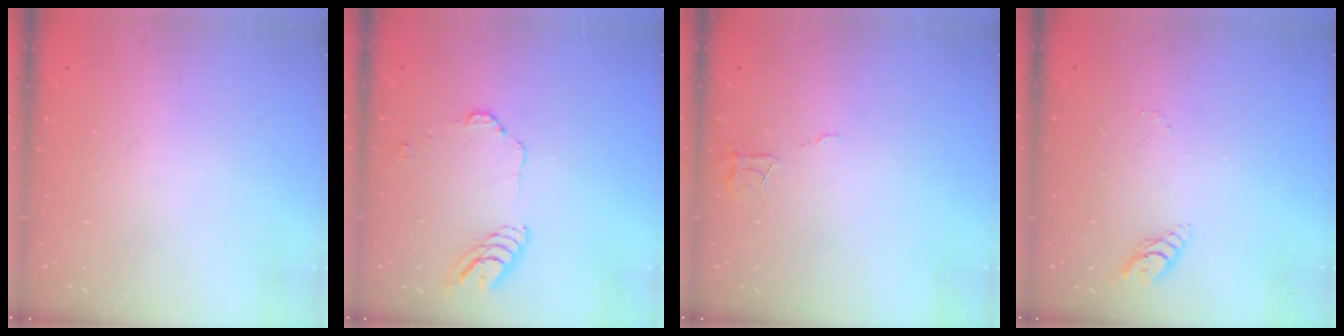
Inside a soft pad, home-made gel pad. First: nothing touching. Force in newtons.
{"total": 8.4, "press": 8.4, "slide": 0.3}
{"total": 5.6, "press": 5.6, "slide": 0.3}
{"total": 5.3, "press": 5.3, "slide": 0.3}